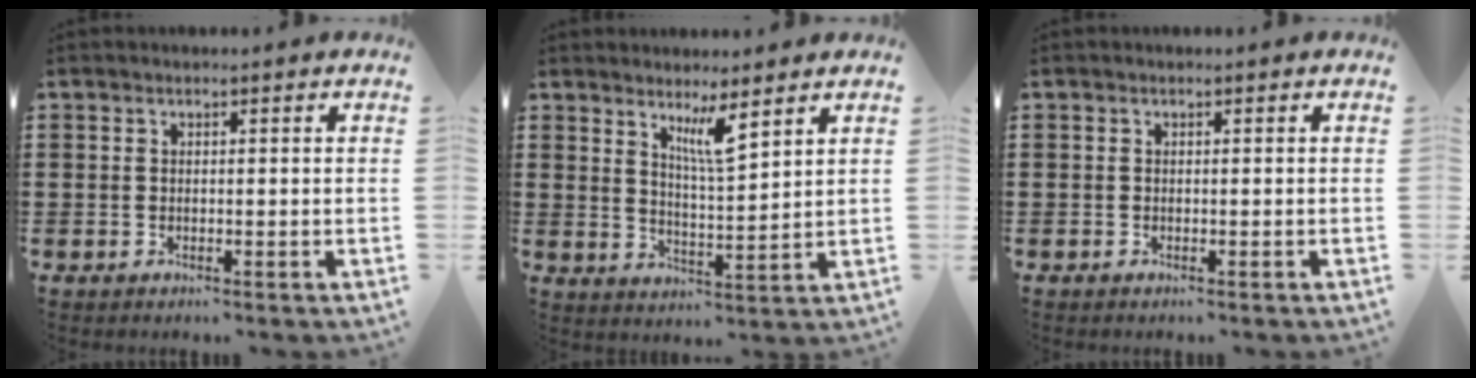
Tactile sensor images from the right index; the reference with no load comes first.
{"total": 5.0, "force": [3.5, 0.3, 3.5], "torque": [-0.070, -0.012, 0.059]}
{"total": 0.0}